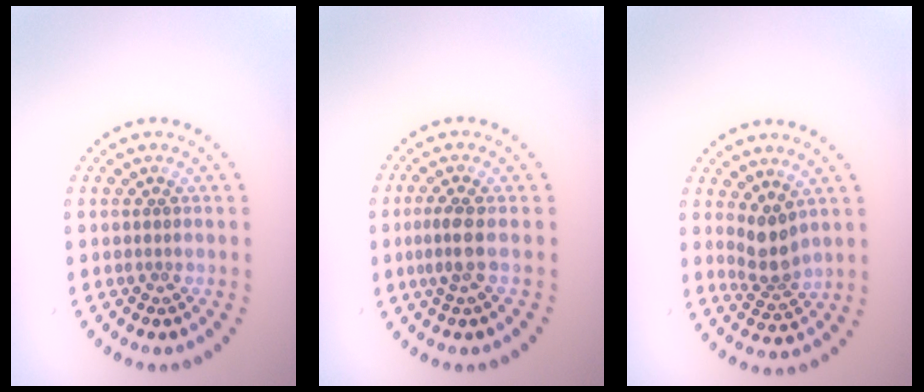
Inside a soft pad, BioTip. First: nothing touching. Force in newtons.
{"total": 2.1, "press": 1.8, "slide": 1.1}
{"total": 2.9, "press": 2.3, "slide": 1.8}